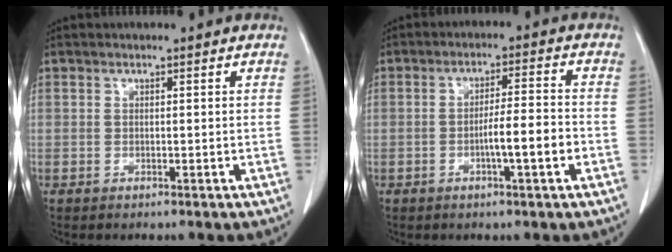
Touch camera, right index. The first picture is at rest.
{"total": 5.8, "force": [-1.8, 0.2, 5.5], "torque": [-0.092, 0.005, -0.029]}